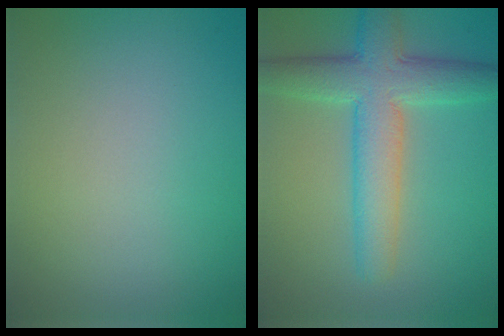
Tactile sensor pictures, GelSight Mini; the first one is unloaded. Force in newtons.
{"total": 6.6, "press": 6.6, "slide": 0.3}